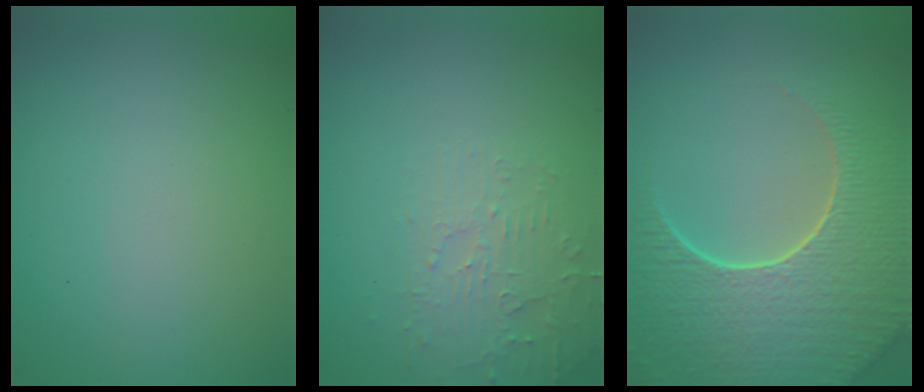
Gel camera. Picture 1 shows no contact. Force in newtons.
{"total": 2.8, "press": 2.7, "slide": 0.6}
{"total": 9.0, "press": 6.3, "slide": 6.5}